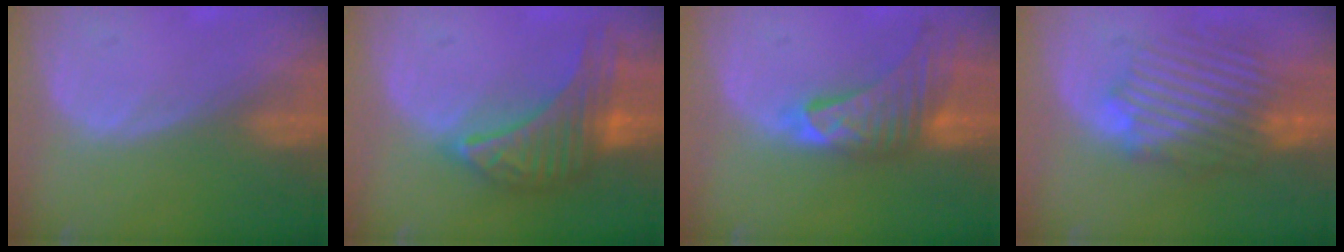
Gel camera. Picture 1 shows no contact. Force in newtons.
{"total": 9.6, "press": 9.6, "slide": 0.6}
{"total": 9.2, "press": 8.2, "slide": 4.2}
{"total": 9.5, "press": 9.3, "slide": 2.1}